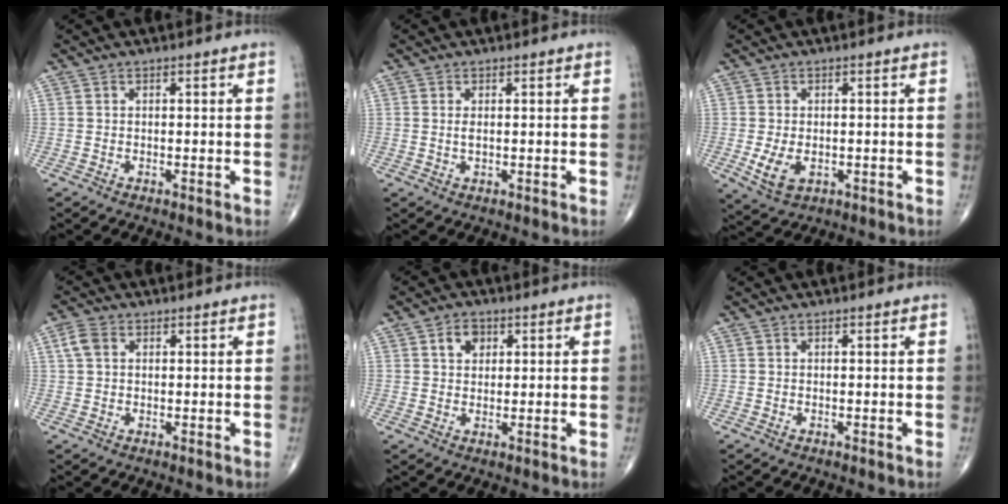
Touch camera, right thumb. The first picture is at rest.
{"total": 1.3, "force": [0.2, 0.6, 1.2], "torque": [-0.024, -0.002, 0.006]}
{"total": 5.5, "force": [-1.2, 3.4, 4.1], "torque": [-0.077, -0.006, -0.012]}
{"total": 3.2, "force": [1.0, 2.3, 2.1], "torque": [-0.046, 0.009, 0.018]}
{"total": 3.9, "force": [1.5, 2.9, 2.0], "torque": [-0.015, -0.002, 0.025]}
{"total": 0.0}